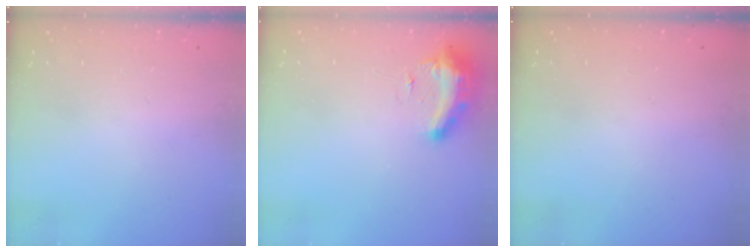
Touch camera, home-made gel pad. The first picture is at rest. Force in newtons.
{"total": 9.8, "press": 9.8, "slide": 0.5}
{"total": 0.0}